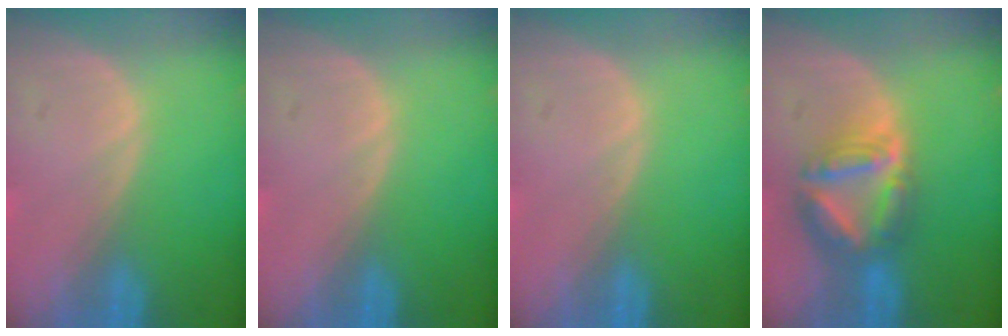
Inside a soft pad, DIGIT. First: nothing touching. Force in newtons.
{"total": 0.0}
{"total": 0.0}
{"total": 8.0, "press": 6.9, "slide": 4.0}